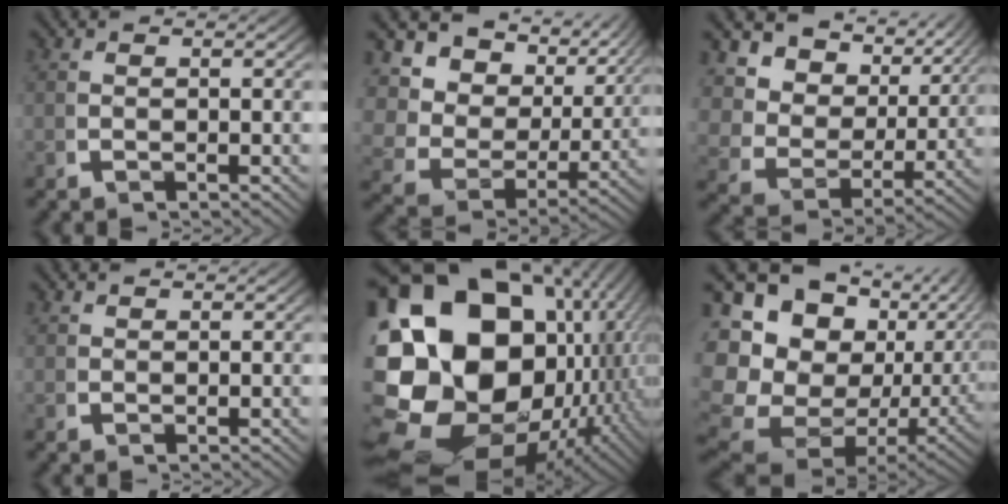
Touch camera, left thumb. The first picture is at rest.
{"total": 12.7, "force": [3.2, 9.2, 8.1], "torque": [-0.169, -0.003, 0.042]}
{"total": 11.5, "force": [3.8, 8.1, 7.3], "torque": [-0.152, 0.001, 0.052]}
{"total": 1.3, "force": [1.3, -0.1, -0.2], "torque": [0.004, 0.000, 0.031]}
{"total": 32.5, "force": [-0.7, 23.7, 22.3], "torque": [-0.418, -0.067, 0.006]}
{"total": 21.1, "force": [0.9, 16.6, 13.0], "torque": [-0.273, -0.047, 0.021]}